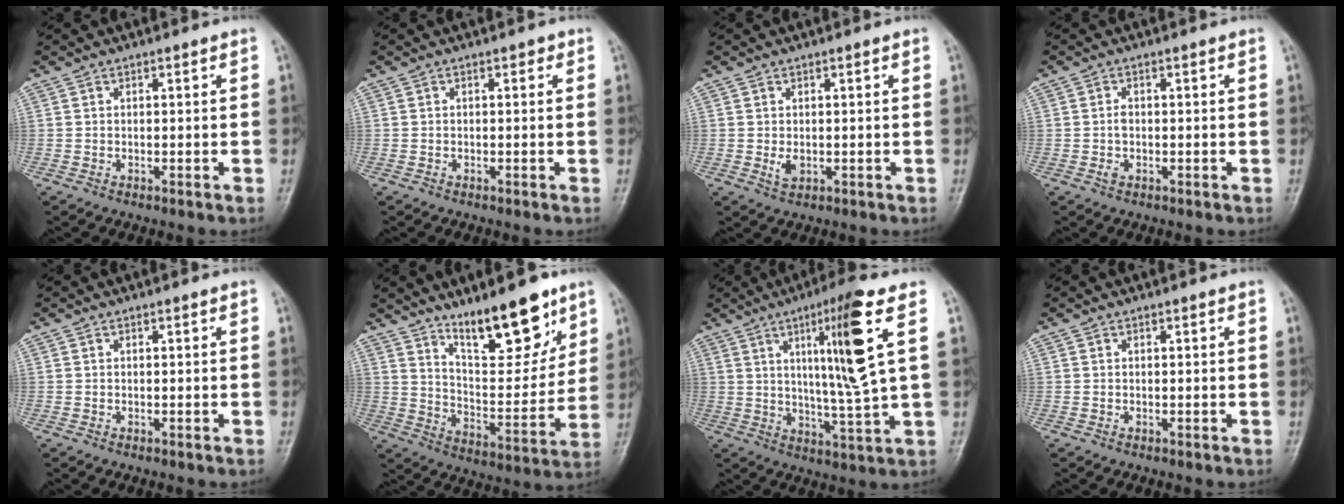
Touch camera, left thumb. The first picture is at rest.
{"total": 0.7, "force": [0.3, 0.6, 0.4], "torque": [0.007, 0.000, -0.003]}
{"total": 2.0, "force": [0.0, 1.4, 1.5], "torque": [-0.018, -0.007, 0.003]}
{"total": 1.6, "force": [-0.1, 1.0, 1.2], "torque": [-0.023, 0.003, -0.004]}
{"total": 0.0}
{"total": 16.7, "force": [11.5, 5.5, 10.8], "torque": [-0.122, -0.083, 0.195]}
{"total": 14.5, "force": [4.7, -0.1, 13.7], "torque": [-0.236, -0.032, 0.078]}
{"total": 0.0}